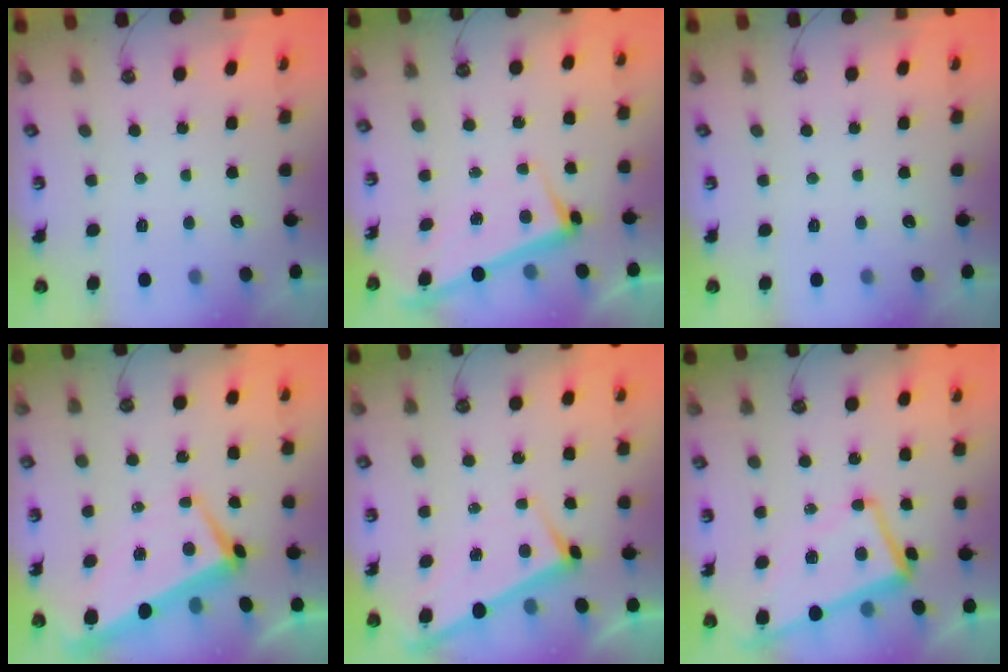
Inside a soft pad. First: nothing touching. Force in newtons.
{"total": 2.9, "press": 2.9, "slide": 0.4}
{"total": 0.0}
{"total": 2.2, "press": 1.9, "slide": 1.1}
{"total": 2.8, "press": 2.8, "slide": 0.4}
{"total": 2.8, "press": 2.3, "slide": 1.6}